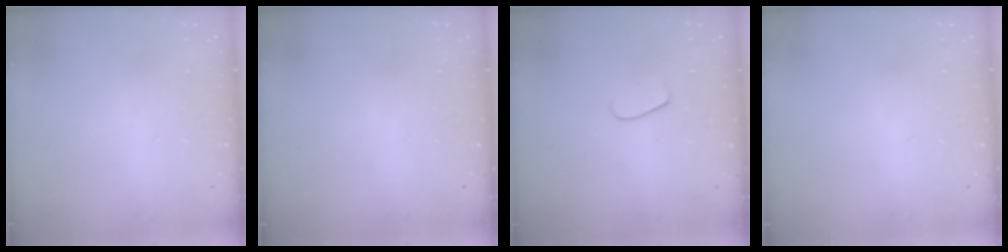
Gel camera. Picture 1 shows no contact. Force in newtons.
{"total": 0.0}
{"total": 5.8, "press": 5.8, "slide": 0.7}
{"total": 0.0}